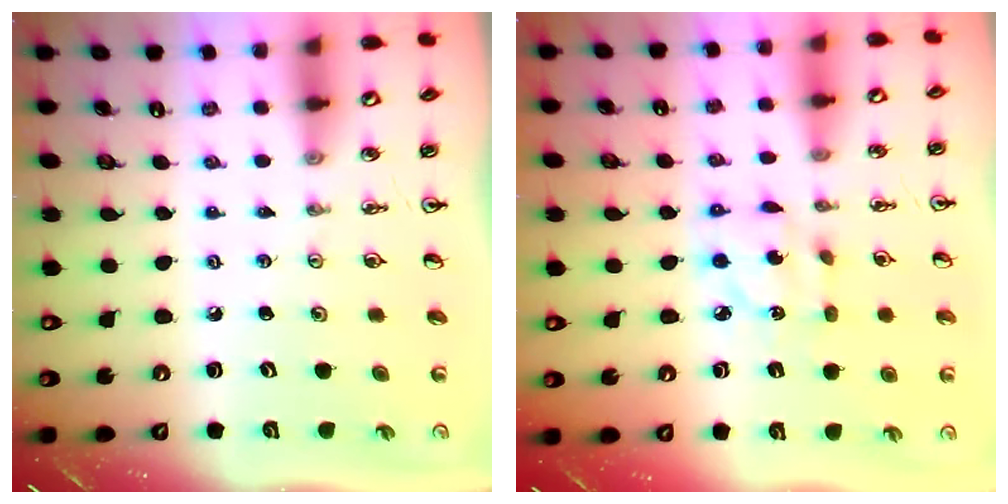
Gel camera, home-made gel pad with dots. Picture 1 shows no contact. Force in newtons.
{"total": 6.8, "press": 6.8, "slide": 0.2}